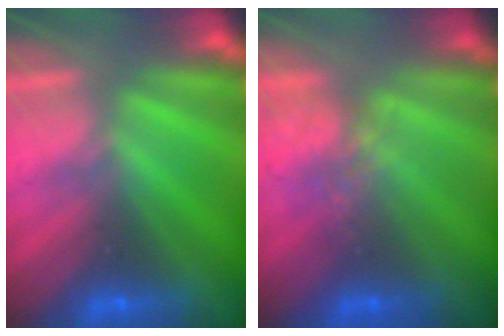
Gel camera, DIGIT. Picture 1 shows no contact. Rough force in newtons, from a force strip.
{"total": 4.6}